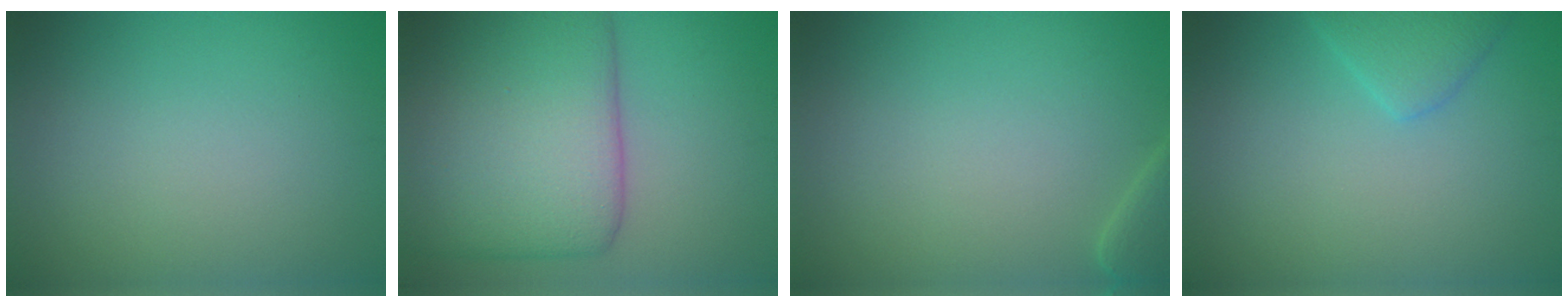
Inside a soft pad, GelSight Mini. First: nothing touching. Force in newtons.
{"total": 11.5, "press": 11.5, "slide": 0.5}
{"total": 2.4, "press": 2.3, "slide": 0.4}
{"total": 2.3, "press": 2.3, "slide": 0.3}